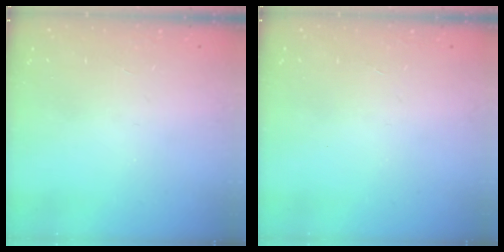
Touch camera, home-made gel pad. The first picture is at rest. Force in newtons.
{"total": 0.0}